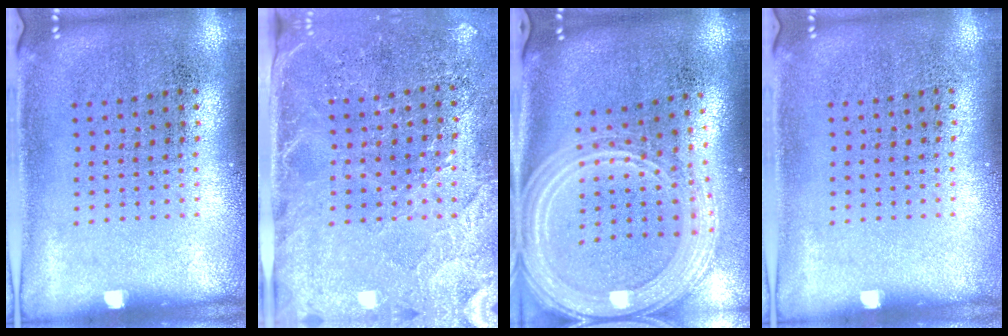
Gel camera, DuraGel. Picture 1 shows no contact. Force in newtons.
{"total": 2.9, "press": 2.6, "slide": 1.2}
{"total": 3.1, "press": 2.6, "slide": 1.8}
{"total": 0.0}